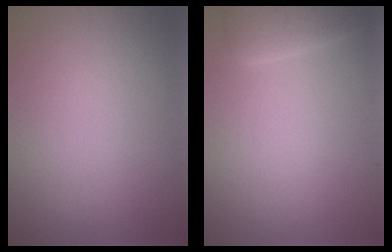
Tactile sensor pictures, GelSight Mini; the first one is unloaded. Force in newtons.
{"total": 2.9, "press": 2.9, "slide": 0.3}